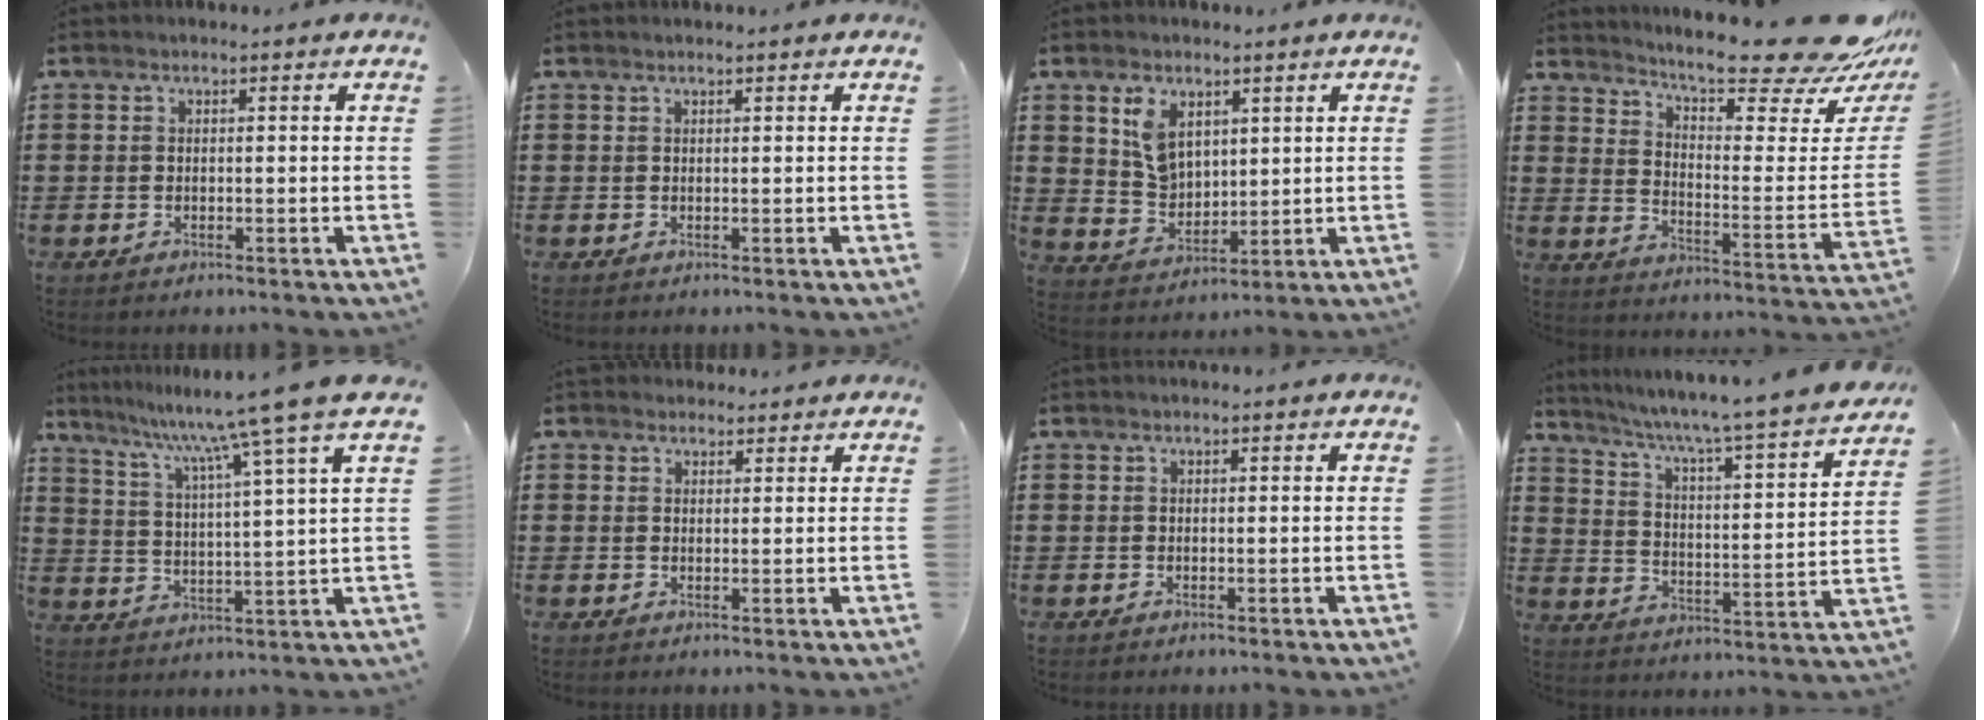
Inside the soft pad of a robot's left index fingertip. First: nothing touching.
{"total": 0.0}
{"total": 6.2, "force": [3.0, 4.3, 3.2], "torque": [-0.064, 0.005, 0.055]}
{"total": 13.3, "force": [11.5, 0.8, 6.6], "torque": [-0.116, -0.094, 0.186]}
{"total": 9.5, "force": [7.8, -1.9, 5.1], "torque": [-0.123, -0.051, 0.118]}
{"total": 2.2, "force": [1.9, 1.1, -0.2], "torque": [-0.003, 0.005, 0.037]}
{"total": 0.0}
{"total": 4.7, "force": [4.1, -0.5, 2.2], "torque": [-0.066, -0.045, 0.055]}